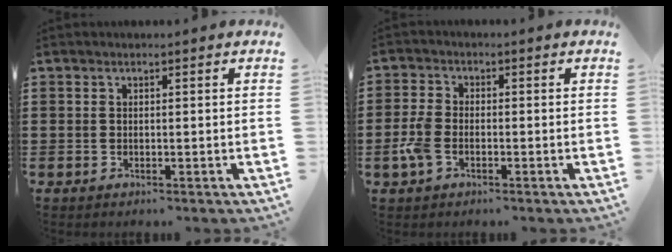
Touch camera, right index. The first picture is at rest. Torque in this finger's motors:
{"motor_torque": [0.98, 0.07, 0.44, 0.13]}